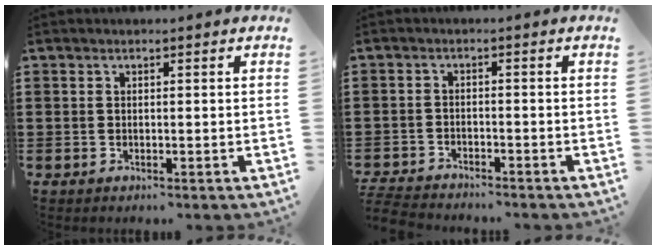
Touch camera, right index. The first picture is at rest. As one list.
[{"total": 3.2, "force": [-3.2, 0.2, 0.2], "torque": [-0.016, -0.005, -0.069]}]